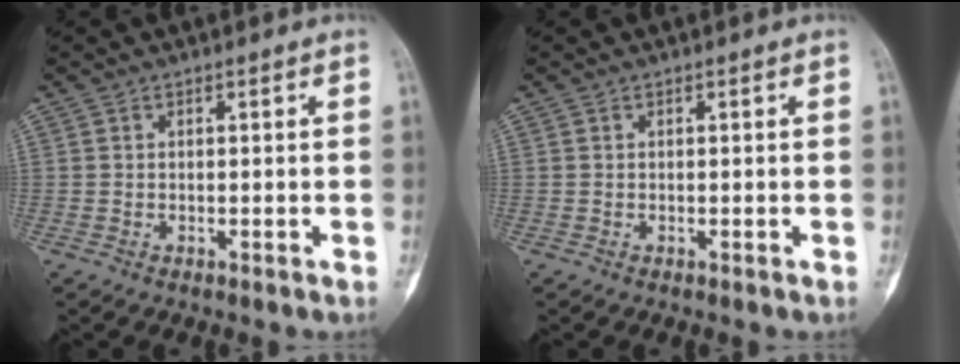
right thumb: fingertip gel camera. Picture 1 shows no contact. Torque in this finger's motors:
{"motor_torque": [-0.37, 0.35, 0.03, 0.00, 0.00]}